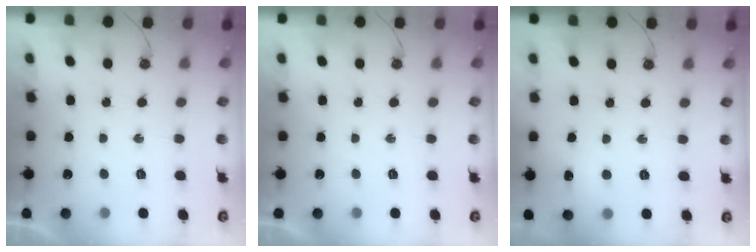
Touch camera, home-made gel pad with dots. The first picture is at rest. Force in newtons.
{"total": 0.0}
{"total": 5.4, "press": 5.4, "slide": 0.7}